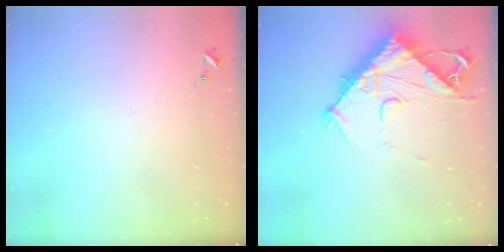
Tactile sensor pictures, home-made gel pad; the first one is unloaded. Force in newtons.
{"total": 13.1, "press": 13.0, "slide": 1.0}